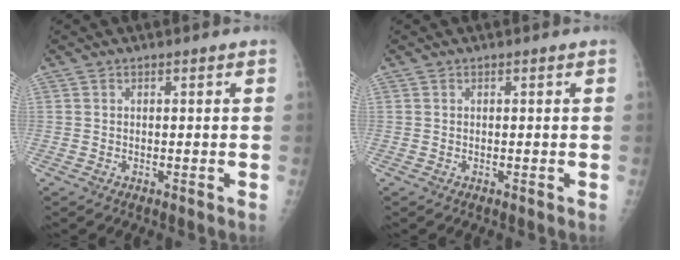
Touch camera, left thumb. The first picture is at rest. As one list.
[{"total": 0.0}]